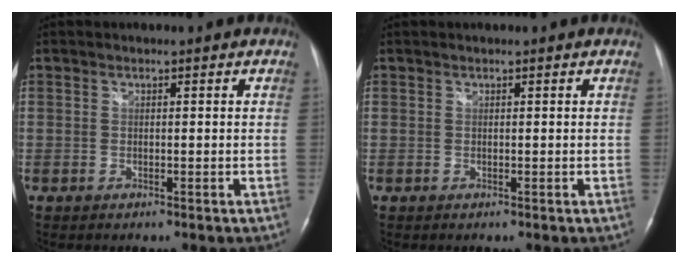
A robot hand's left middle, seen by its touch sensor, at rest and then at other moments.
{"total": 0.0}